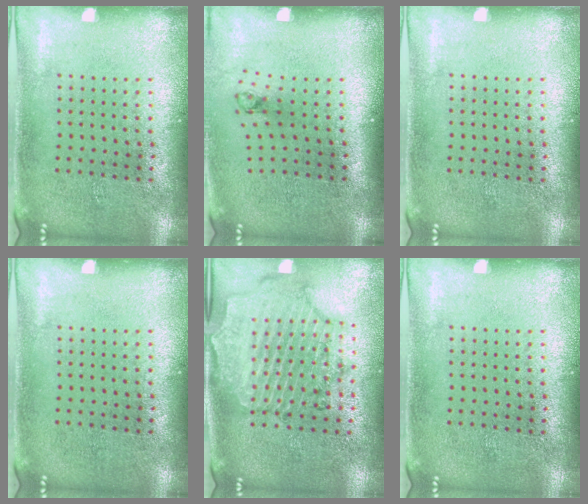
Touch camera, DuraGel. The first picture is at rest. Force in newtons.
{"total": 0.8, "press": 0.3, "slide": 0.7}
{"total": 0.0}
{"total": 0.0}
{"total": 1.6, "press": 1.6, "slide": 0.3}
{"total": 0.0}